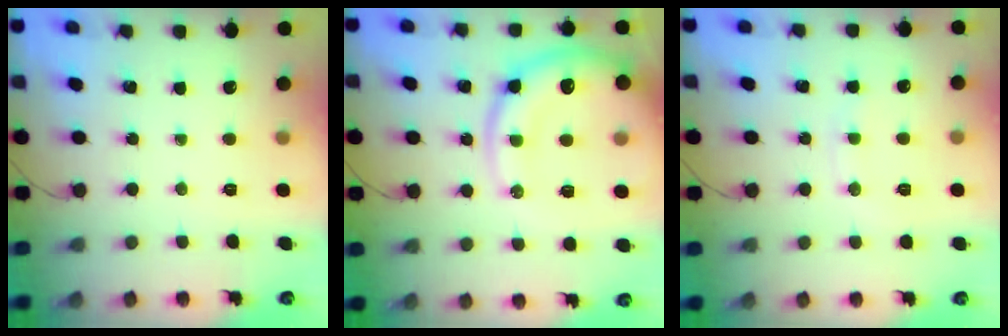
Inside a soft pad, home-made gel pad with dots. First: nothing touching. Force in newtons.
{"total": 17.2, "press": 16.8, "slide": 3.3}
{"total": 6.9, "press": 6.8, "slide": 1.2}